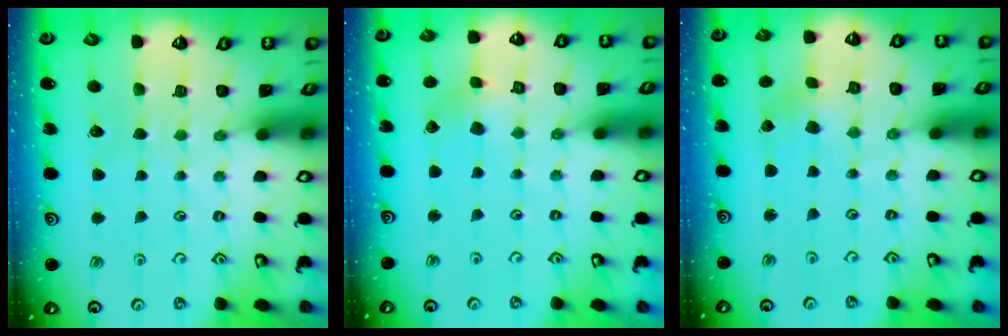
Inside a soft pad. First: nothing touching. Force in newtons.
{"total": 3.0, "press": 3.0, "slide": 0.2}
{"total": 0.0}